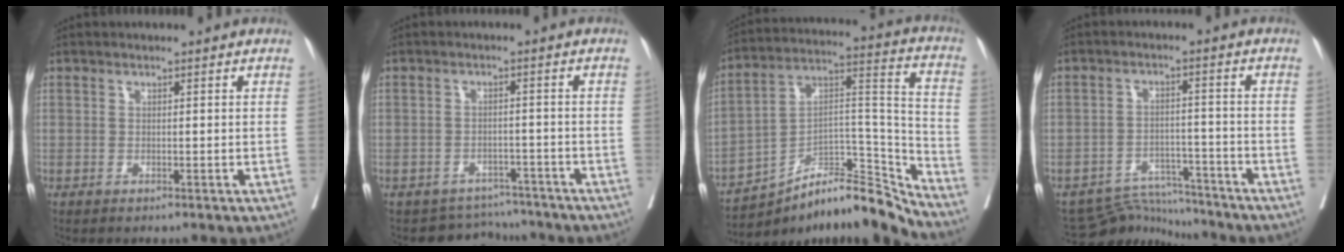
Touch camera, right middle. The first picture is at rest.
{"total": 5.7, "force": [-5.2, 2.1, -1.1], "torque": [0.022, 0.023, -0.070]}
{"total": 16.2, "force": [-14.0, 3.4, 7.5], "torque": [-0.095, 0.064, -0.228]}
{"total": 6.9, "force": [-6.6, 0.8, -1.6], "torque": [0.028, 0.013, -0.109]}